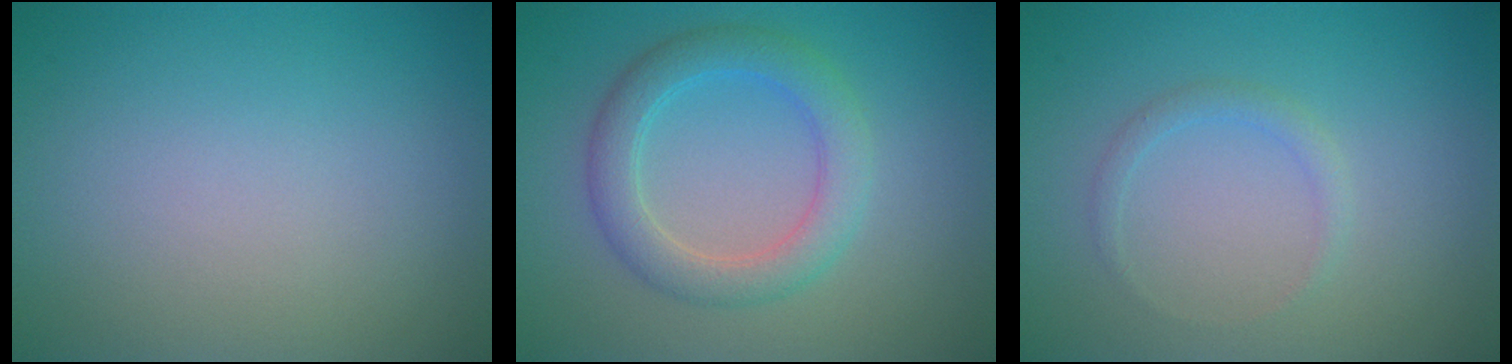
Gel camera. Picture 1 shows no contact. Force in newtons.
{"total": 3.9, "press": 3.9, "slide": 0.0}
{"total": 1.1, "press": 1.1, "slide": 0.1}